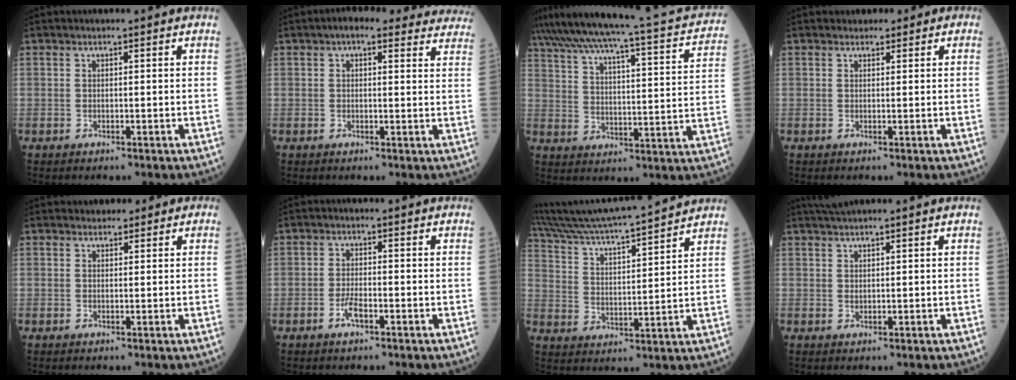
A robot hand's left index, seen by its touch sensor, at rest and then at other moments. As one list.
[{"total": 13.1, "force": [11.4, 4.1, 5.0], "torque": [-0.024, 0.023, 0.109]}, {"total": 25.1, "force": [21.5, 2.6, 12.6], "torque": [-0.200, -0.006, 0.274]}, {"total": 1.5, "force": [0.9, 1.2, 0.3], "torque": [0.003, 0.000, 0.005]}, {"total": 2.0, "force": [1.5, 1.3, 0.4], "torque": [-0.001, 0.008, 0.016]}, {"total": 2.3, "force": [-1.3, 0.4, 1.9], "torque": [-0.042, -0.001, -0.027]}, {"total": 17.4, "force": [16.2, -0.3, 6.2], "torque": [-0.129, 0.004, 0.259]}, {"total": 2.3, "force": [2.1, 0.0, 1.0], "torque": [-0.020, 0.009, 0.042]}]